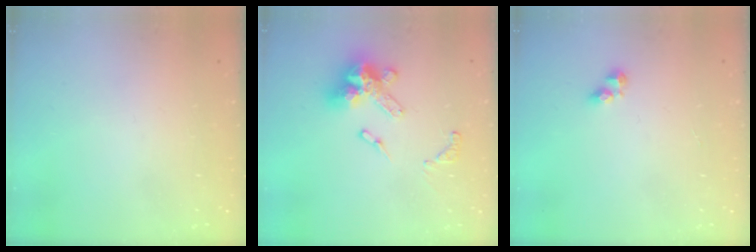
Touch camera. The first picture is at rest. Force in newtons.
{"total": 13.7, "press": 13.6, "slide": 1.5}
{"total": 3.2, "press": 3.2, "slide": 0.4}